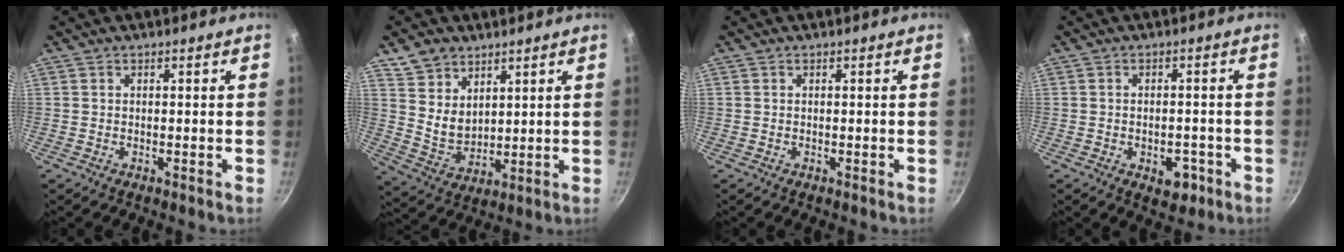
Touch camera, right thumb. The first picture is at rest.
{"total": 9.1, "force": [5.5, 6.2, 3.7], "torque": [-0.045, -0.025, 0.115]}
{"total": 0.0}
{"total": 5.0, "force": [-2.1, 3.1, 3.3], "torque": [-0.027, 0.011, -0.022]}